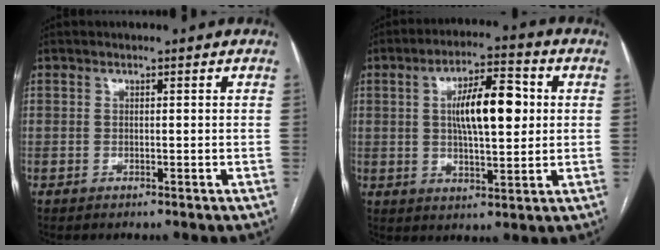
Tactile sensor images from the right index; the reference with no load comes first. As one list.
[{"total": 10.9, "force": [1.8, 3.3, 10.2], "torque": [-0.176, 0.019, 0.029]}]